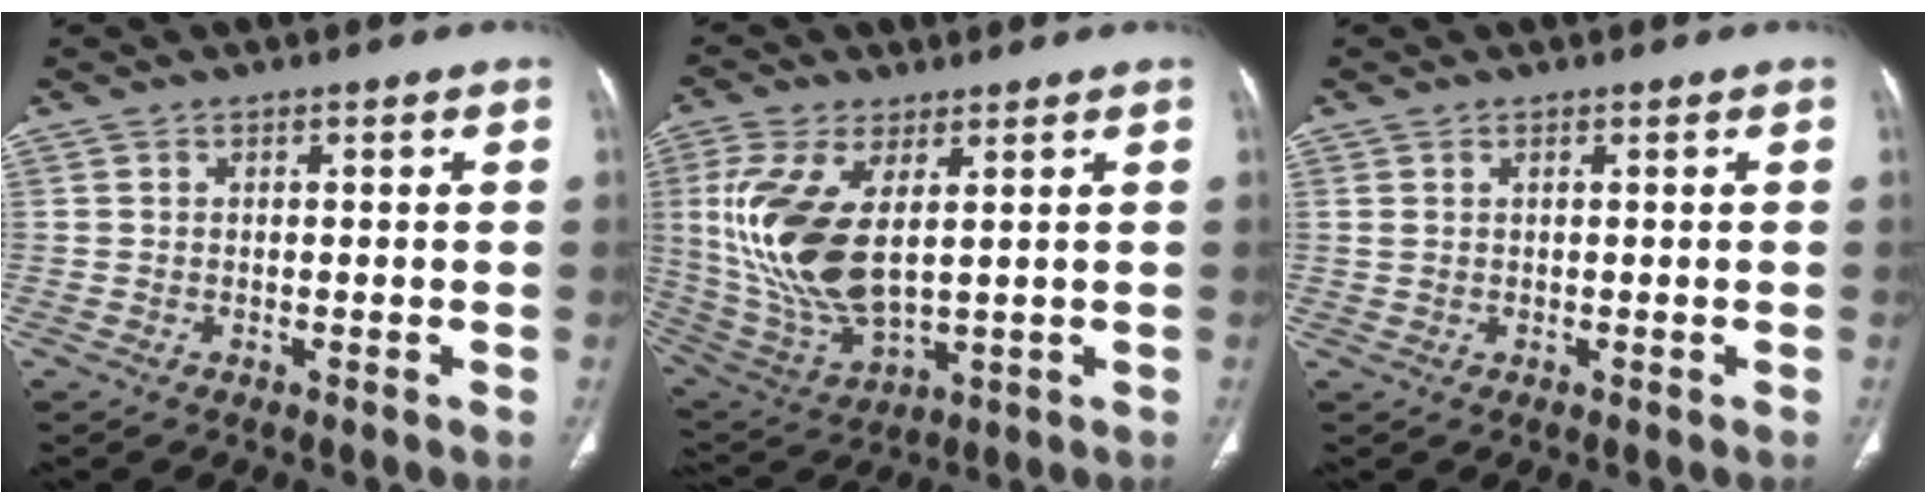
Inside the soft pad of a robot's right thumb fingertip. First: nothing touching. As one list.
[{"total": 16.6, "force": [3.1, 8.0, 14.3], "torque": [-0.311, -0.018, 0.077]}, {"total": 1.2, "force": [0.5, 0.6, 0.9], "torque": [-0.025, 0.010, 0.020]}]